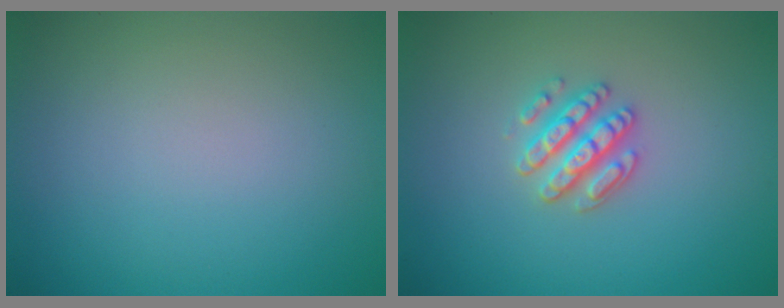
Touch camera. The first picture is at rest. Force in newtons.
{"total": 2.8, "press": 2.7, "slide": 0.8}